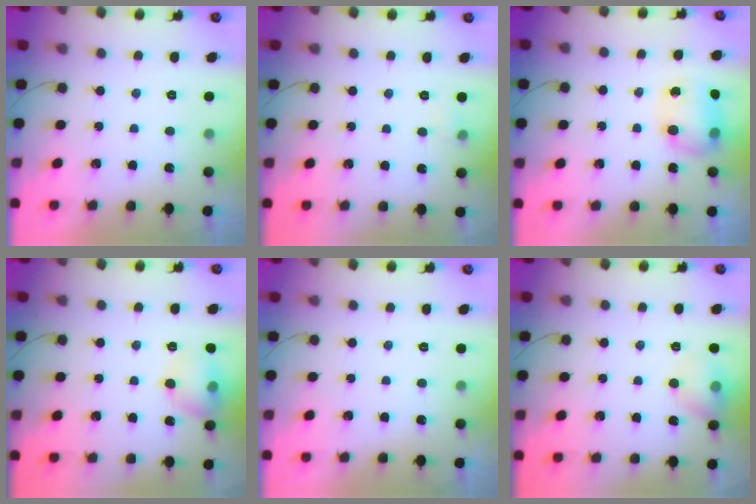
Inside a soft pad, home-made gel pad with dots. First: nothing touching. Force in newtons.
{"total": 3.0, "press": 2.7, "slide": 1.3}
{"total": 12.1, "press": 9.7, "slide": 7.2}
{"total": 10.0, "press": 9.9, "slide": 1.5}
{"total": 0.0}
{"total": 8.1, "press": 8.0, "slide": 1.5}